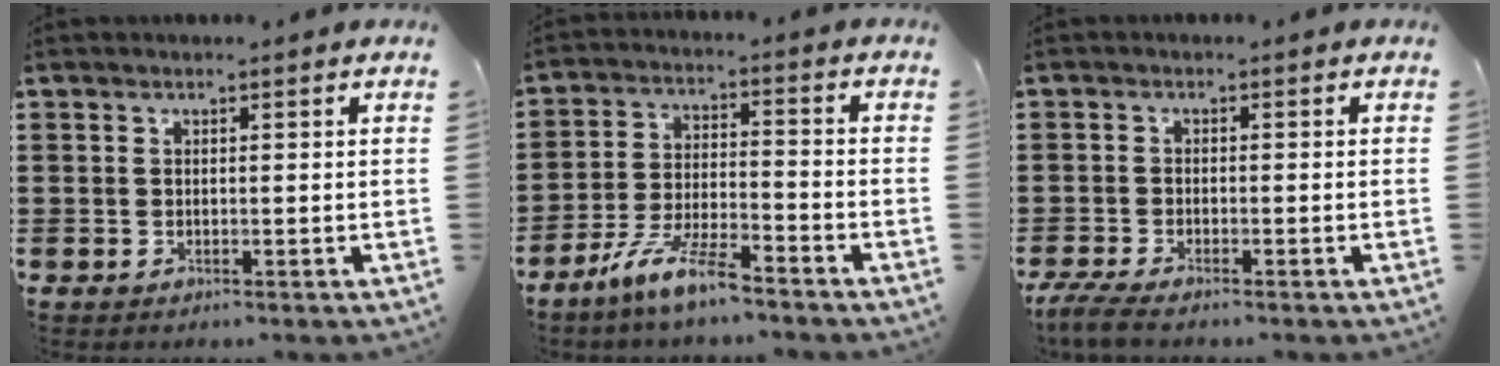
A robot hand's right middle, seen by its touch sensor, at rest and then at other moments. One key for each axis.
{"total": 8.2, "fx": -6.8, "fy": 0.9, "fz": 4.5, "tx": -0.102, "ty": -0.006, "tz": -0.133}
{"total": 3.2, "fx": -2.9, "fy": 0.3, "fz": 1.4, "tx": -0.043, "ty": -0.011, "tz": -0.063}